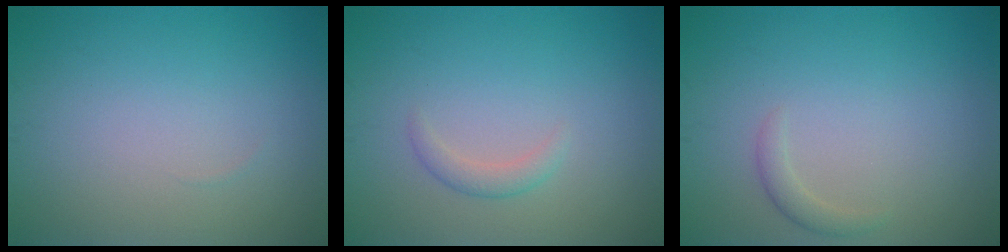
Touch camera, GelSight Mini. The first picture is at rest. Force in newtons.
{"total": 1.3, "press": 1.3, "slide": 0.1}
{"total": 1.1, "press": 1.1, "slide": 0.0}